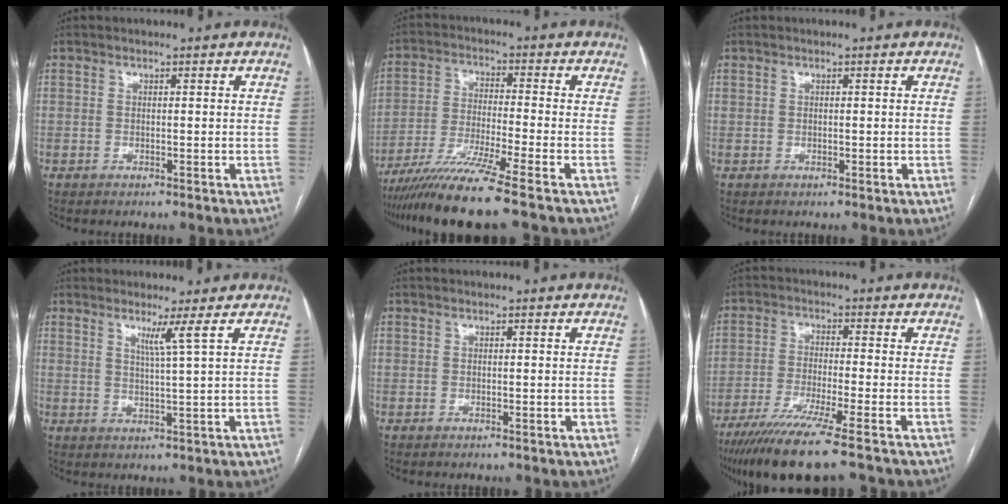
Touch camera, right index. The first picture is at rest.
{"total": 10.9, "force": [-8.5, -2.1, 6.4], "torque": [-0.113, -0.036, -0.149]}
{"total": 0.6, "force": [0.2, 0.5, 0.3], "torque": [-0.004, 0.004, 0.005]}
{"total": 3.0, "force": [1.7, -1.4, 2.0], "torque": [-0.040, -0.019, 0.036]}
{"total": 0.0}
{"total": 12.8, "force": [-9.7, -0.8, 8.4], "torque": [-0.143, -0.039, -0.159]}